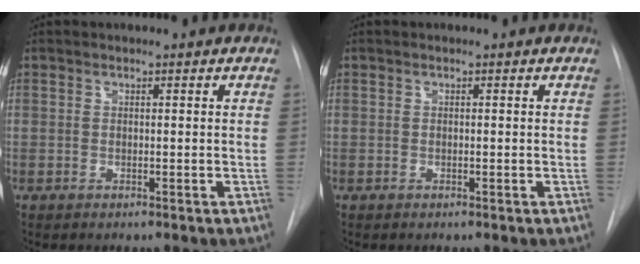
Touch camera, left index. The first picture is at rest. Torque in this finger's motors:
{"motor_torque": [-0.05, 0.05, 0.00, 0.00]}